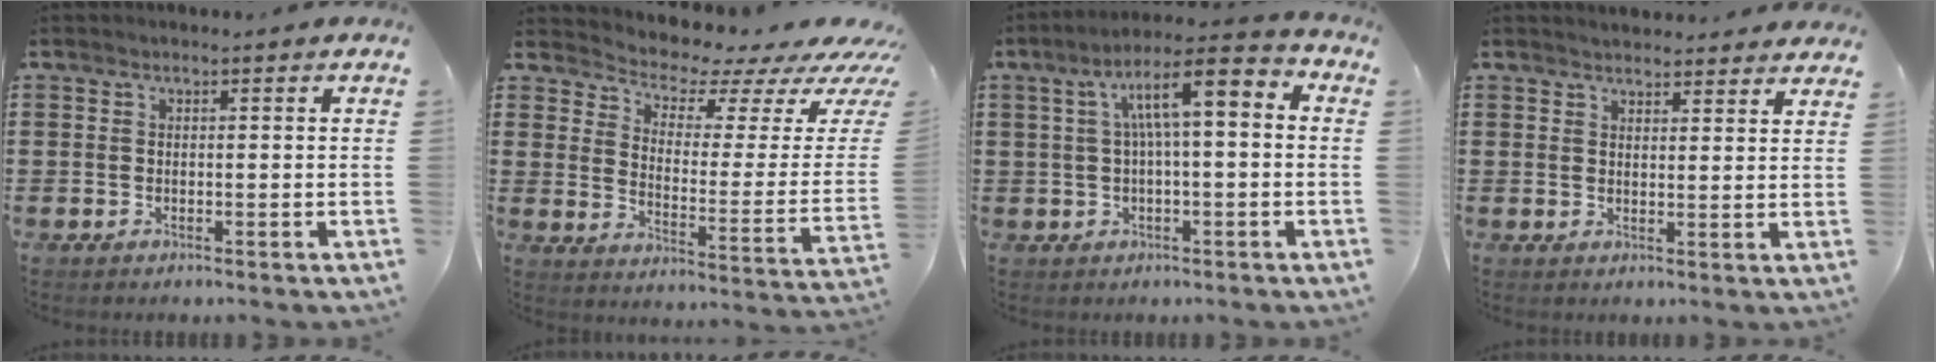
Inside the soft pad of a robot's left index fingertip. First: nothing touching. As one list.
[{"total": 4.6, "force": [4.1, 1.4, 1.3], "torque": [-0.046, -0.039, 0.065]}, {"total": 8.9, "force": [1.7, 2.1, 8.5], "torque": [-0.150, 0.000, 0.023]}, {"total": 2.5, "force": [2.5, 0.1, -0.1], "torque": [-0.005, -0.005, 0.049]}]